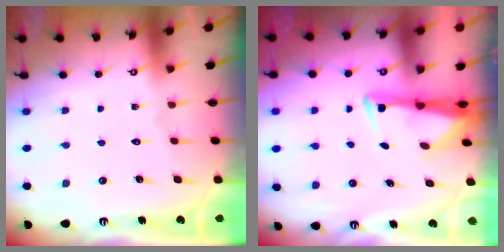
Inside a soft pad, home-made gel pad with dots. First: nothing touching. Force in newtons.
{"total": 3.0, "press": 2.8, "slide": 0.9}